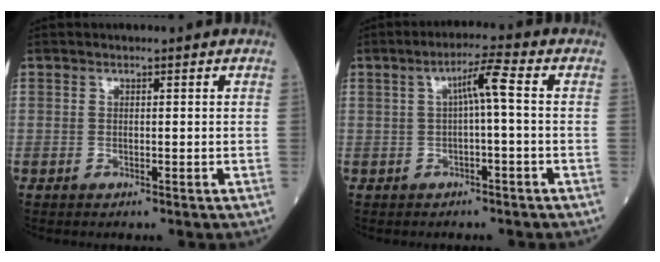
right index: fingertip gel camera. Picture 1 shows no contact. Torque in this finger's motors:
{"motor_torque": [0.72, 0.16, 0.26, 0.08]}